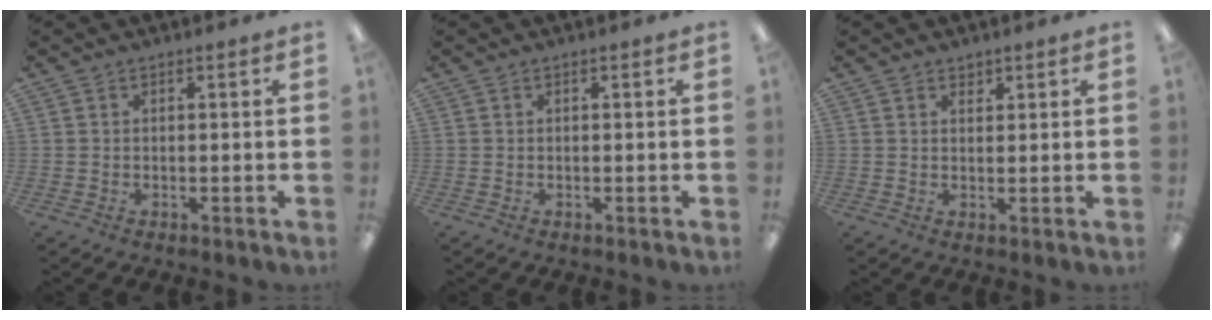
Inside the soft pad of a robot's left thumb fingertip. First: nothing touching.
{"total": 0.0}
{"total": 1.3, "force": [1.2, 0.6, 0.2], "torque": [0.004, -0.005, 0.021]}